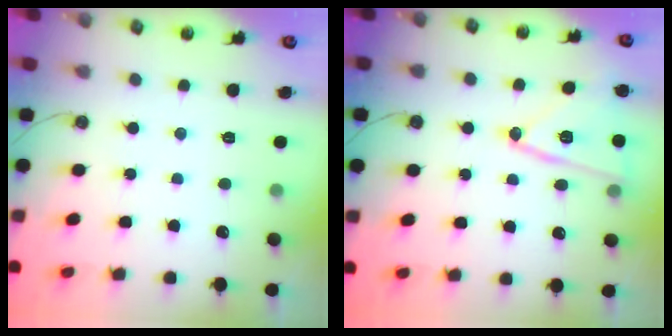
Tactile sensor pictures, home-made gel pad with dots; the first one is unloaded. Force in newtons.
{"total": 14.7, "press": 14.7, "slide": 0.5}